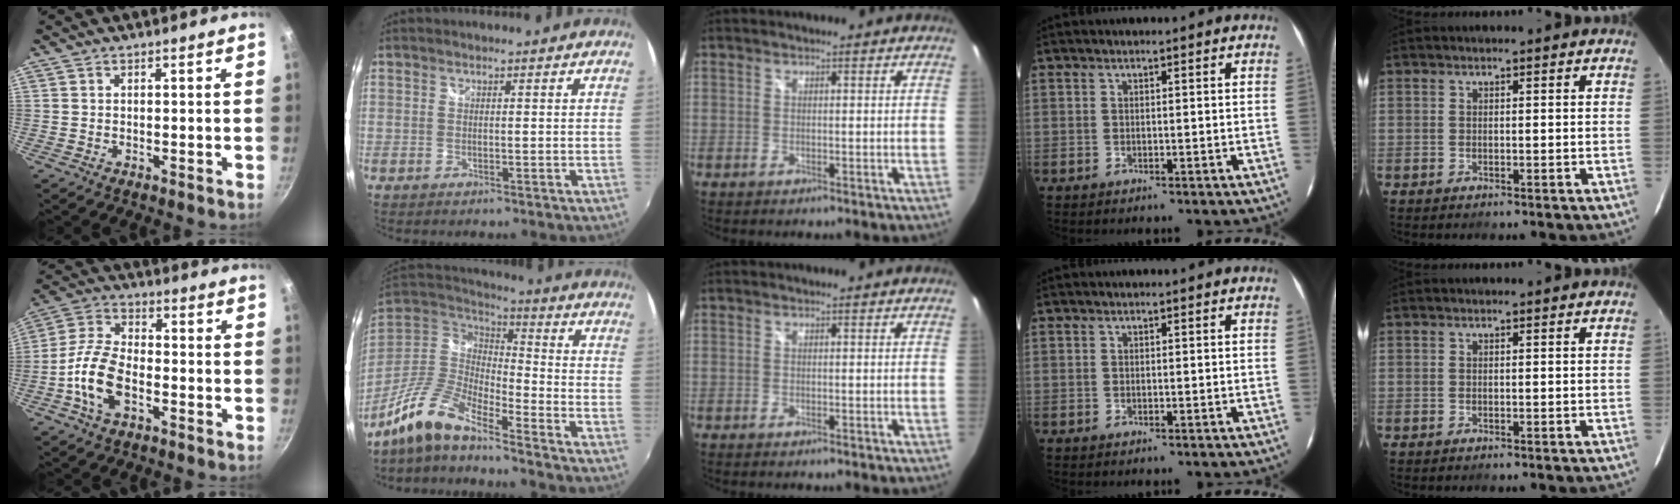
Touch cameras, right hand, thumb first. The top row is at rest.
{"thumb": {"total": 11.4, "force": [-4.1, 6.1, 8.8], "torque": [-0.172, 0.033, -0.090]}, "index": {"total": 12.8, "force": [-9.9, 3.0, 7.6], "torque": [-0.162, -0.004, -0.201]}}